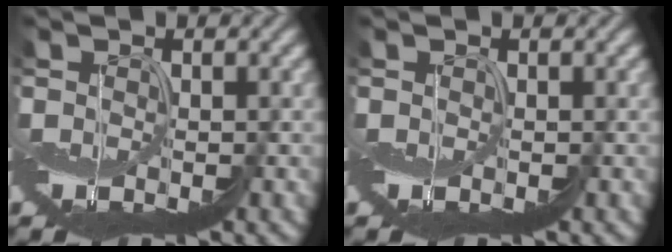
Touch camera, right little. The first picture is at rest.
{"total": 0.0}